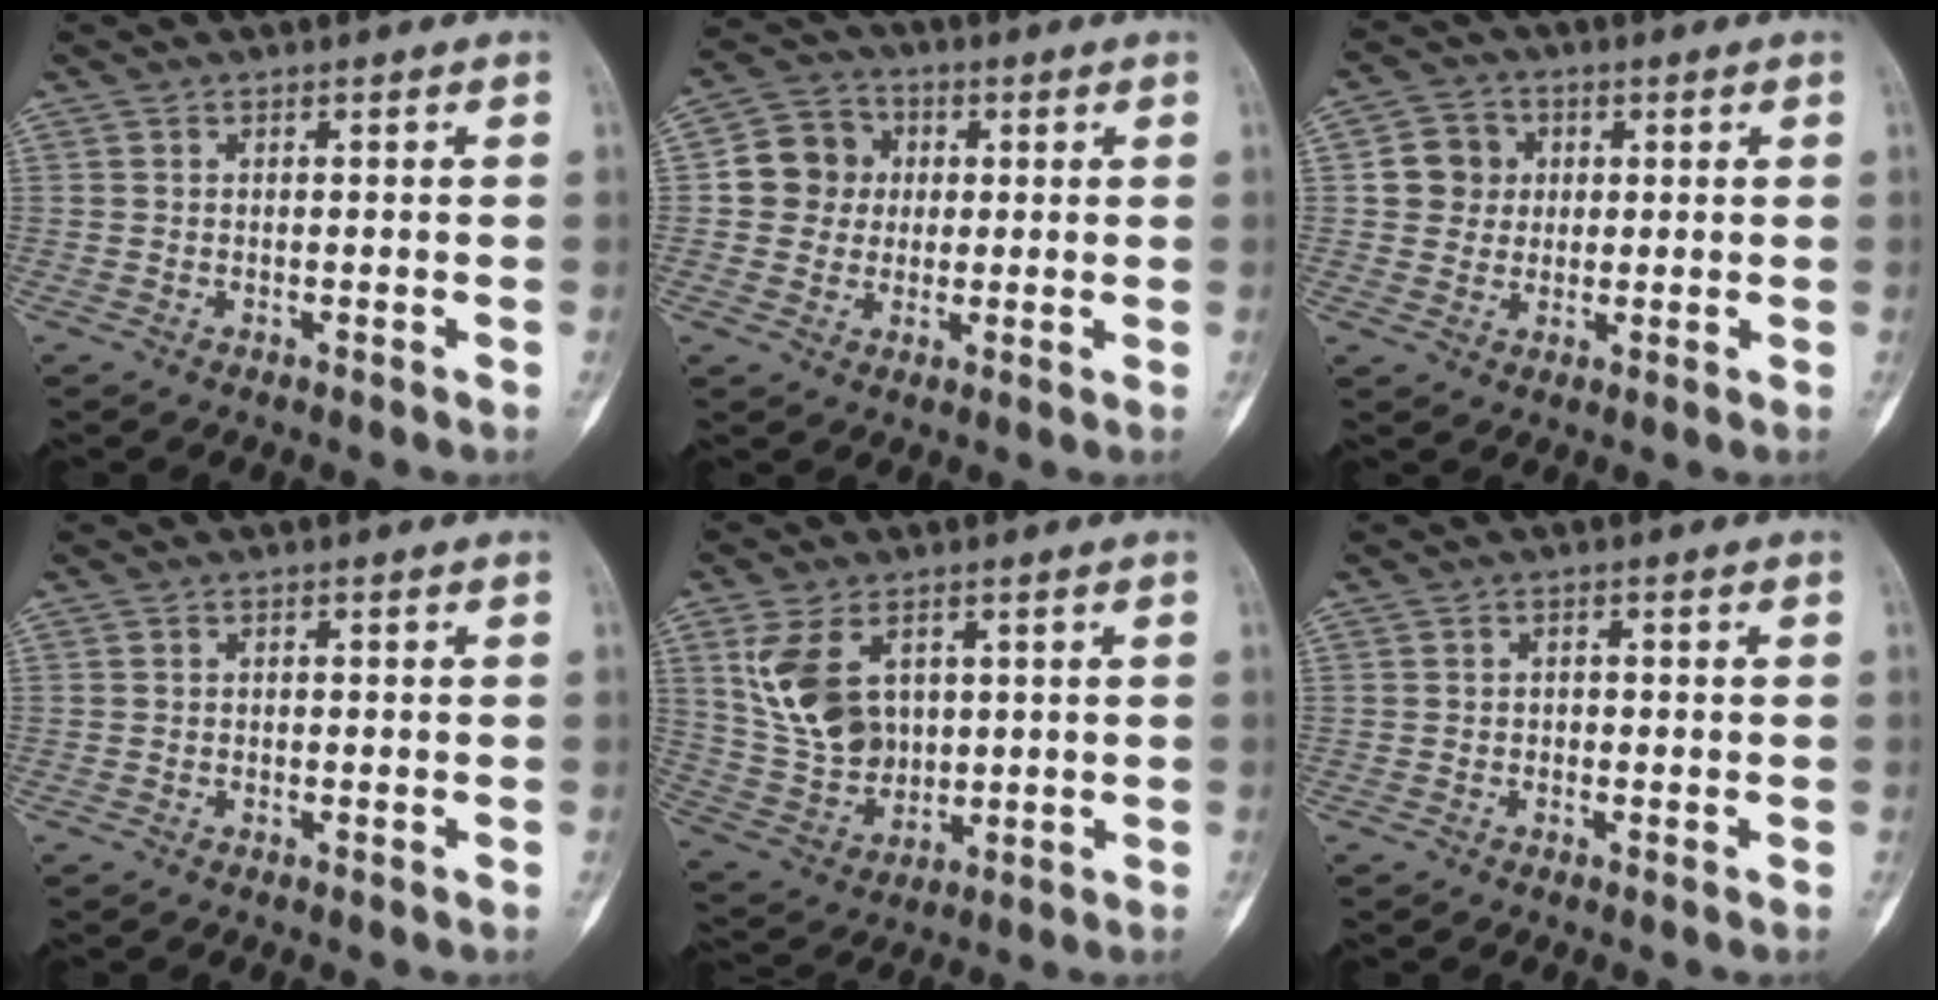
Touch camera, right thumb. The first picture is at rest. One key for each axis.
{"total": 8.6, "fx": 0.8, "fy": 8.0, "fz": 2.9, "tx": -0.014, "ty": 0.011, "tz": 0.004}
{"total": 6.7, "fx": 1.1, "fy": 6.3, "fz": 2.1, "tx": -0.002, "ty": 0.004, "tz": 0.012}
{"total": 0.7, "fx": -0.4, "fy": 0.5, "fz": 0.1, "tx": 0.003, "ty": 0.004, "tz": -0.014}
{"total": 12.3, "fx": 3.8, "fy": 8.6, "fz": 7.9, "tx": -0.130, "ty": -0.008, "tz": 0.089}
{"total": 1.1, "fx": -0.6, "fy": 0.9, "fz": 0.2, "tx": 0.007, "ty": 0.006, "tz": -0.017}